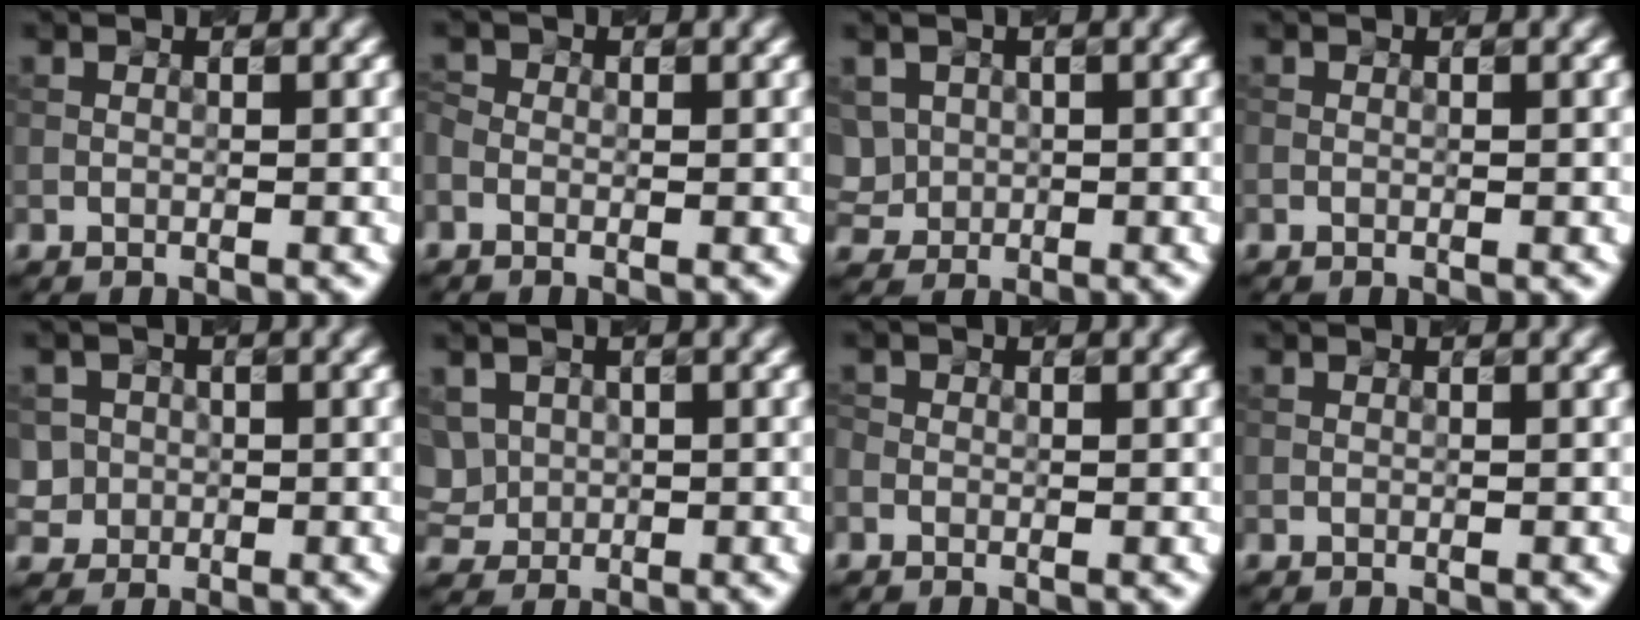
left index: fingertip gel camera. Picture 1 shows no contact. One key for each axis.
{"total": 1.0, "fx": -0.5, "fy": 0.7, "fz": 0.5, "tx": -0.015, "ty": -0.002, "tz": -0.010}
{"total": 3.8, "fx": 0.5, "fy": 3.4, "fz": 1.5, "tx": -0.035, "ty": 0.014, "tz": 0.011}
{"total": 0.0}
{"total": 3.5, "fx": -0.3, "fy": 3.5, "fz": 0.5, "tx": 0.007, "ty": 0.017, "tz": -0.011}
{"total": 4.4, "fx": 0.7, "fy": 3.8, "fz": 1.9, "tx": -0.048, "ty": 0.018, "tz": 0.010}
{"total": 0.6, "fx": -0.3, "fy": 0.5, "fz": 0.2, "tx": -0.002, "ty": 0.000, "tz": -0.006}
{"total": 0.0}